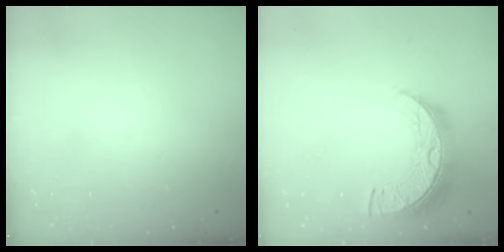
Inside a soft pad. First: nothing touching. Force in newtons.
{"total": 12.3, "press": 12.3, "slide": 0.9}